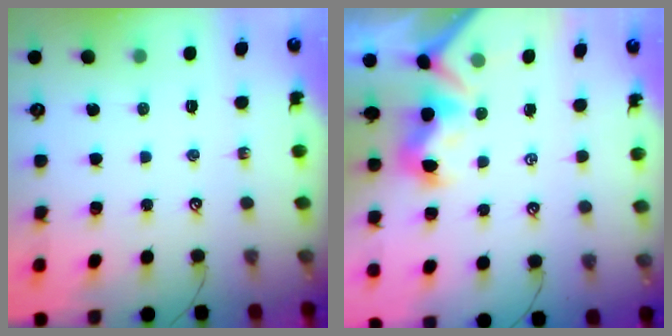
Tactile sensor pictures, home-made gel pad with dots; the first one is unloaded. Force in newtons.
{"total": 3.2, "press": 3.1, "slide": 0.8}